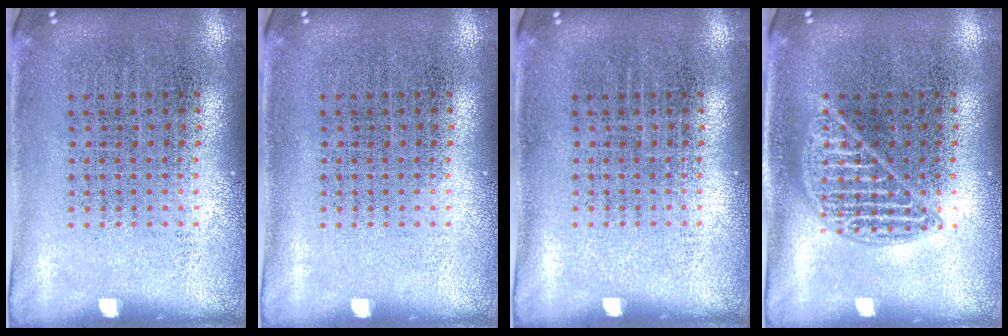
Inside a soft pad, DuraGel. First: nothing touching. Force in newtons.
{"total": 0.0}
{"total": 0.0}
{"total": 2.0, "press": 2.0, "slide": 0.2}